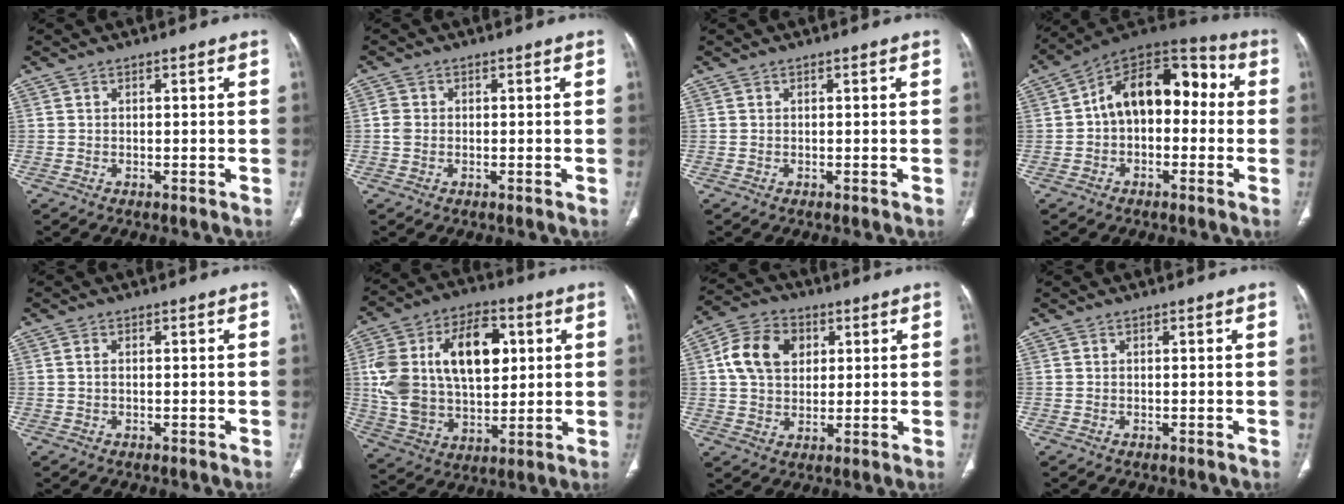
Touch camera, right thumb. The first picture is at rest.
{"total": 1.7, "force": [-0.1, 1.5, 0.9], "torque": [-0.020, 0.004, -0.004]}
{"total": 0.0}
{"total": 16.1, "force": [0.6, 10.3, 12.3], "torque": [-0.147, 0.057, -0.006]}
{"total": 0.9, "force": [0.1, 0.5, 0.7], "torque": [-0.018, 0.005, 0.004]}
{"total": 23.8, "force": [4.8, 14.5, 18.3], "torque": [-0.314, 0.006, 0.089]}
{"total": 11.3, "force": [2.9, 8.5, 6.9], "torque": [-0.110, 0.006, 0.046]}
{"total": 0.0}